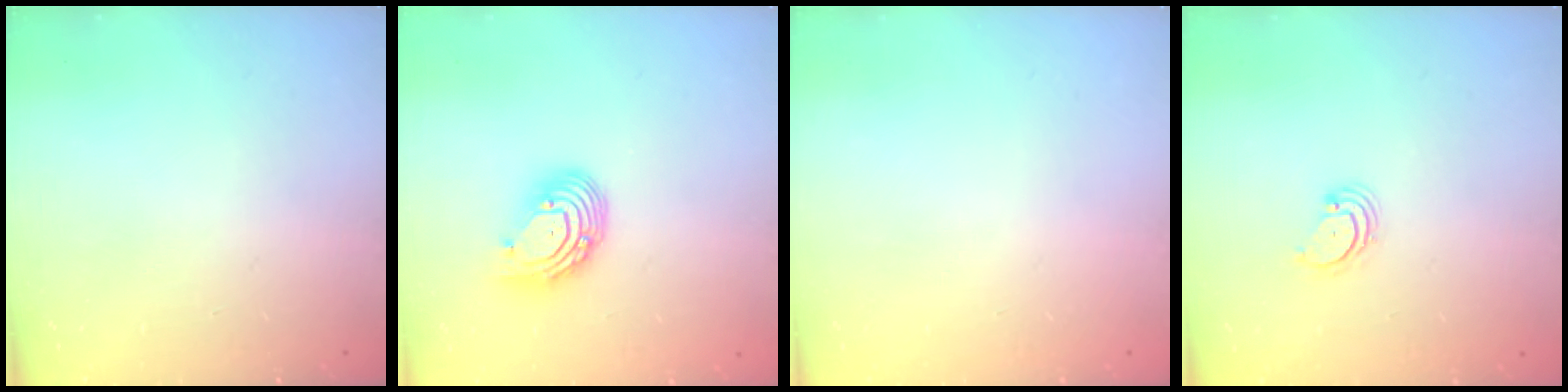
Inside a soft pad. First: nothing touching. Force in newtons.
{"total": 9.4, "press": 9.3, "slide": 1.1}
{"total": 0.0}
{"total": 2.7, "press": 2.7, "slide": 0.3}